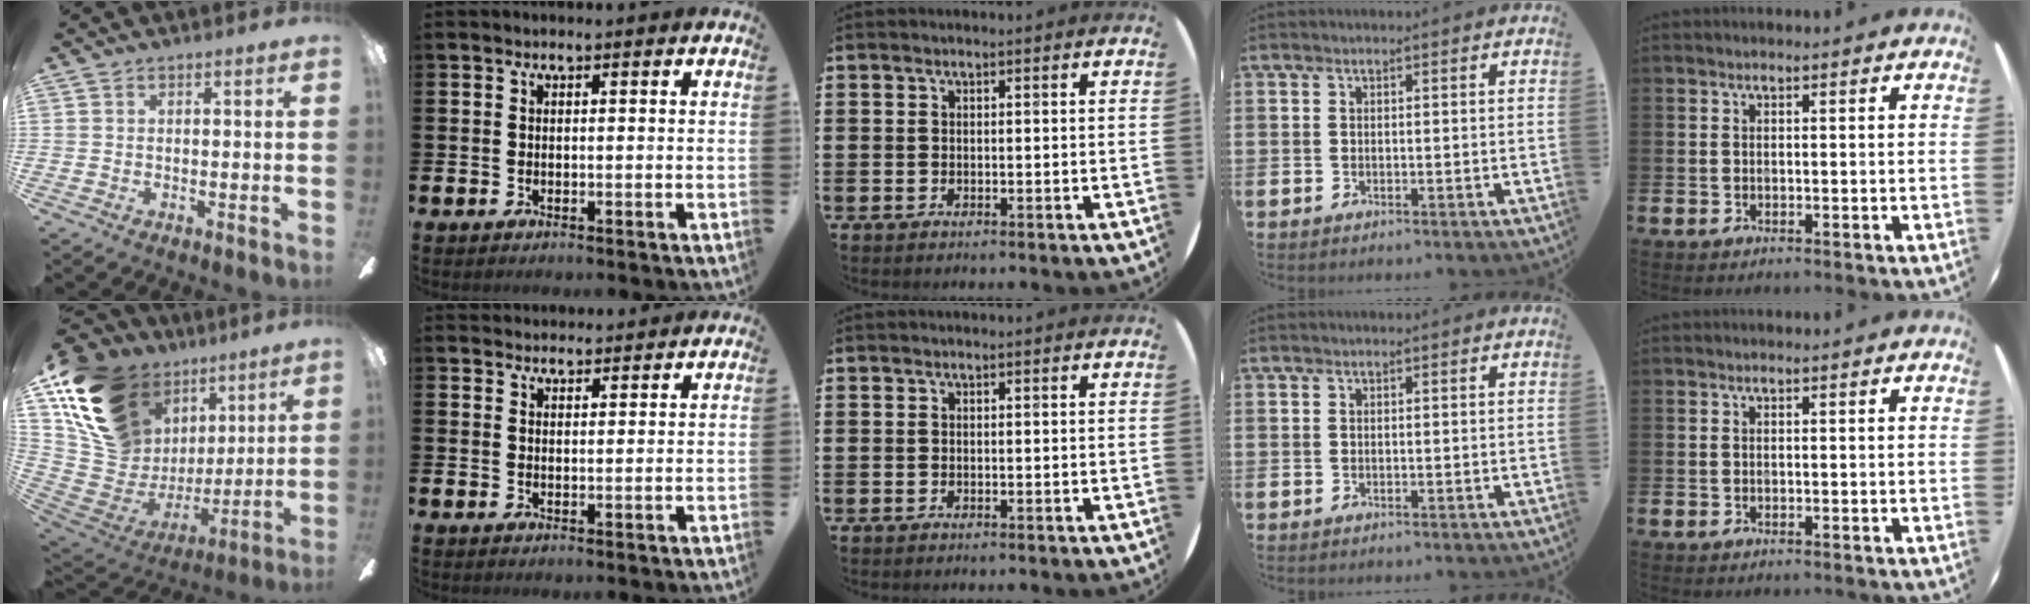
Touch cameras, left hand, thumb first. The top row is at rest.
{"thumb": {"total": 20.3, "force": [11.7, 13.9, 9.2], "torque": [-0.207, -0.058, 0.239]}, "index": {"total": 2.5, "force": [2.5, 0.5, -0.2], "torque": [-0.001, -0.010, 0.045]}}